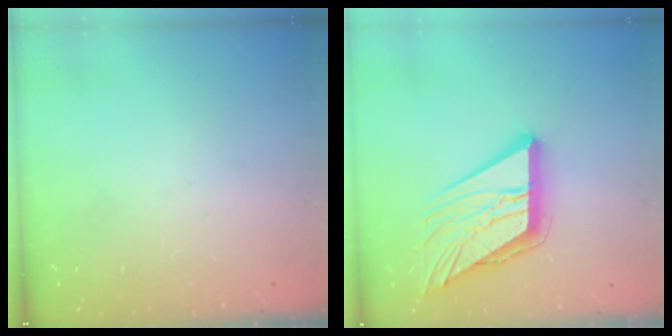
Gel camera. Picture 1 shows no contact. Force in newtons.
{"total": 17.6, "press": 17.5, "slide": 2.0}